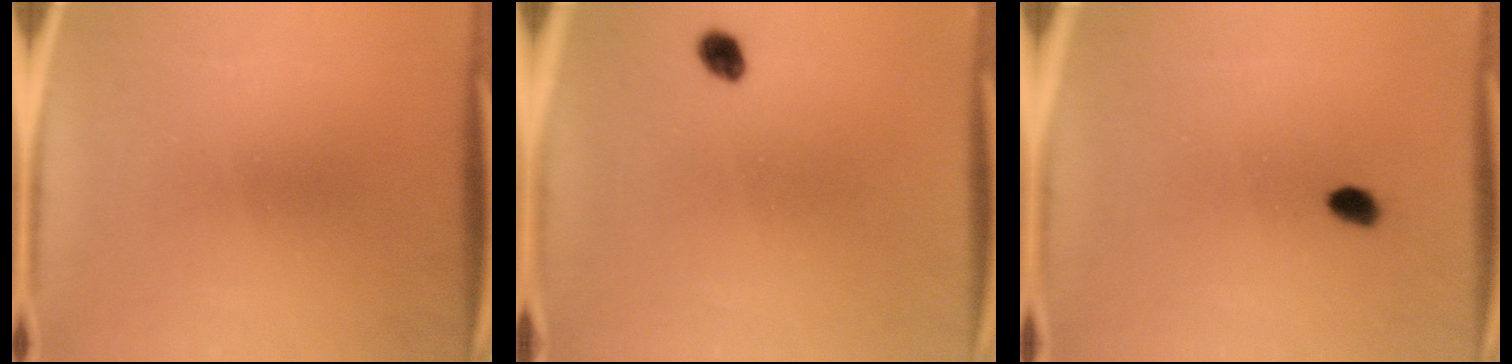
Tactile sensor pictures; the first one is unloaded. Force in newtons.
{"total": 2.0}
{"total": 1.5}